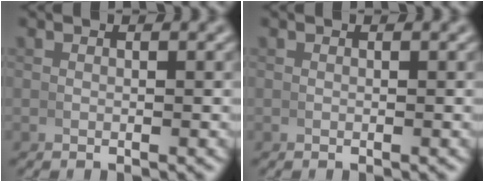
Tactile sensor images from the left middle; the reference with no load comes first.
{"total": 0.0}